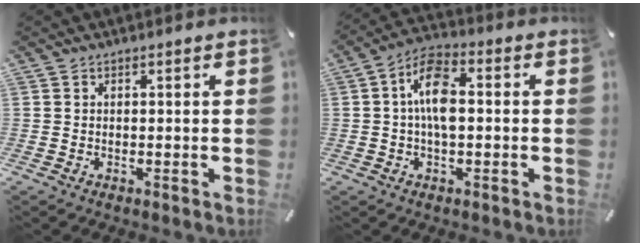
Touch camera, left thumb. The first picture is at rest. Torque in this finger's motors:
{"motor_torque": [1.87, 1.79, 1.32, -0.07, 0.44]}